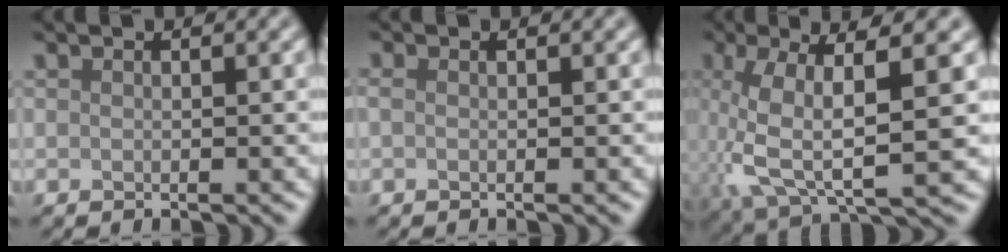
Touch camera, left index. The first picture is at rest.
{"total": 0.9, "force": [0.3, 0.4, 0.7], "torque": [-0.017, -0.002, 0.001]}
{"total": 8.8, "force": [0.5, 2.8, 8.3], "torque": [-0.167, -0.001, 0.006]}